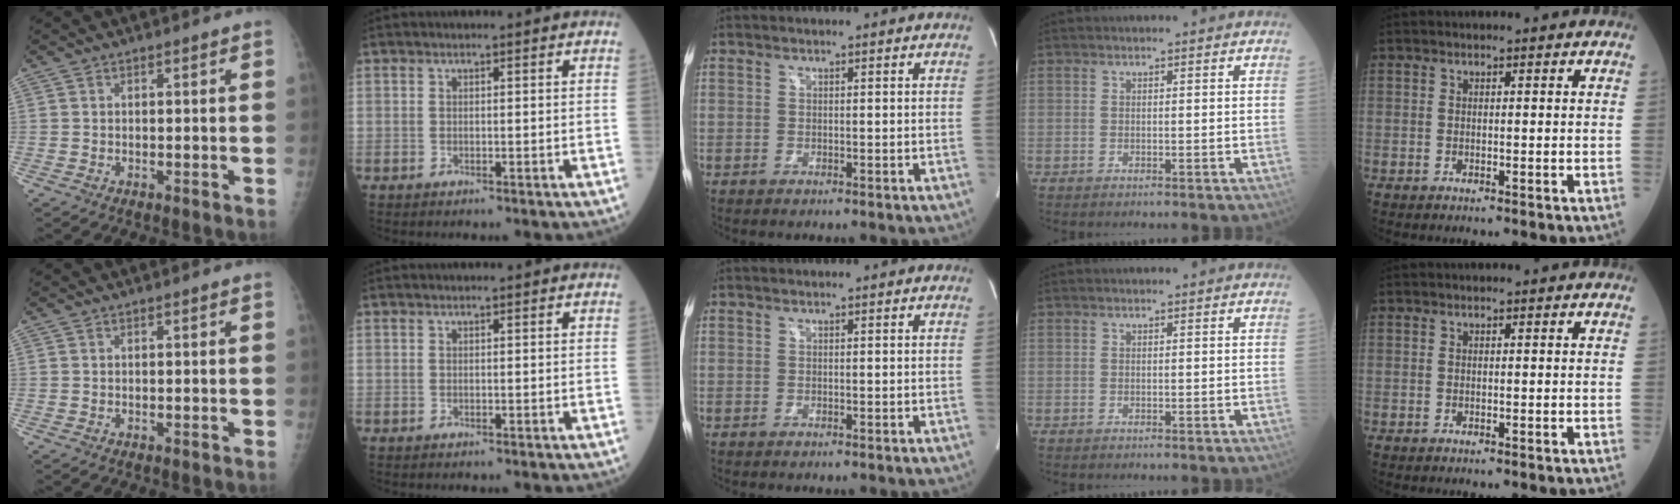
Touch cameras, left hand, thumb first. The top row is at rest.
{}